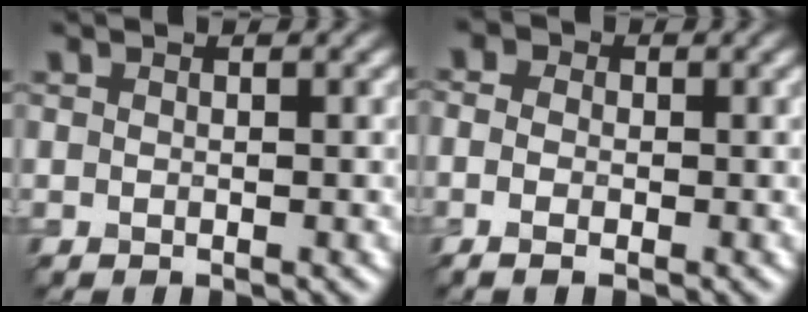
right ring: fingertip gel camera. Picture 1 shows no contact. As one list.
[{"total": 4.4, "force": [0.5, 3.2, 3.0], "torque": [-0.026, 0.025, -0.036]}]